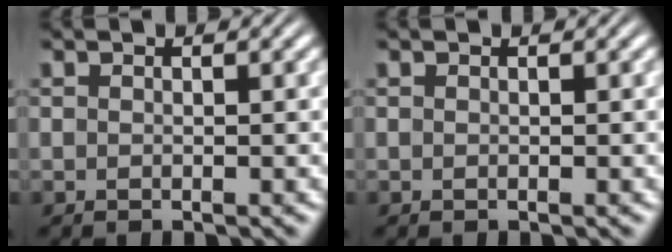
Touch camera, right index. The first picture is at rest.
{"total": 0.0}